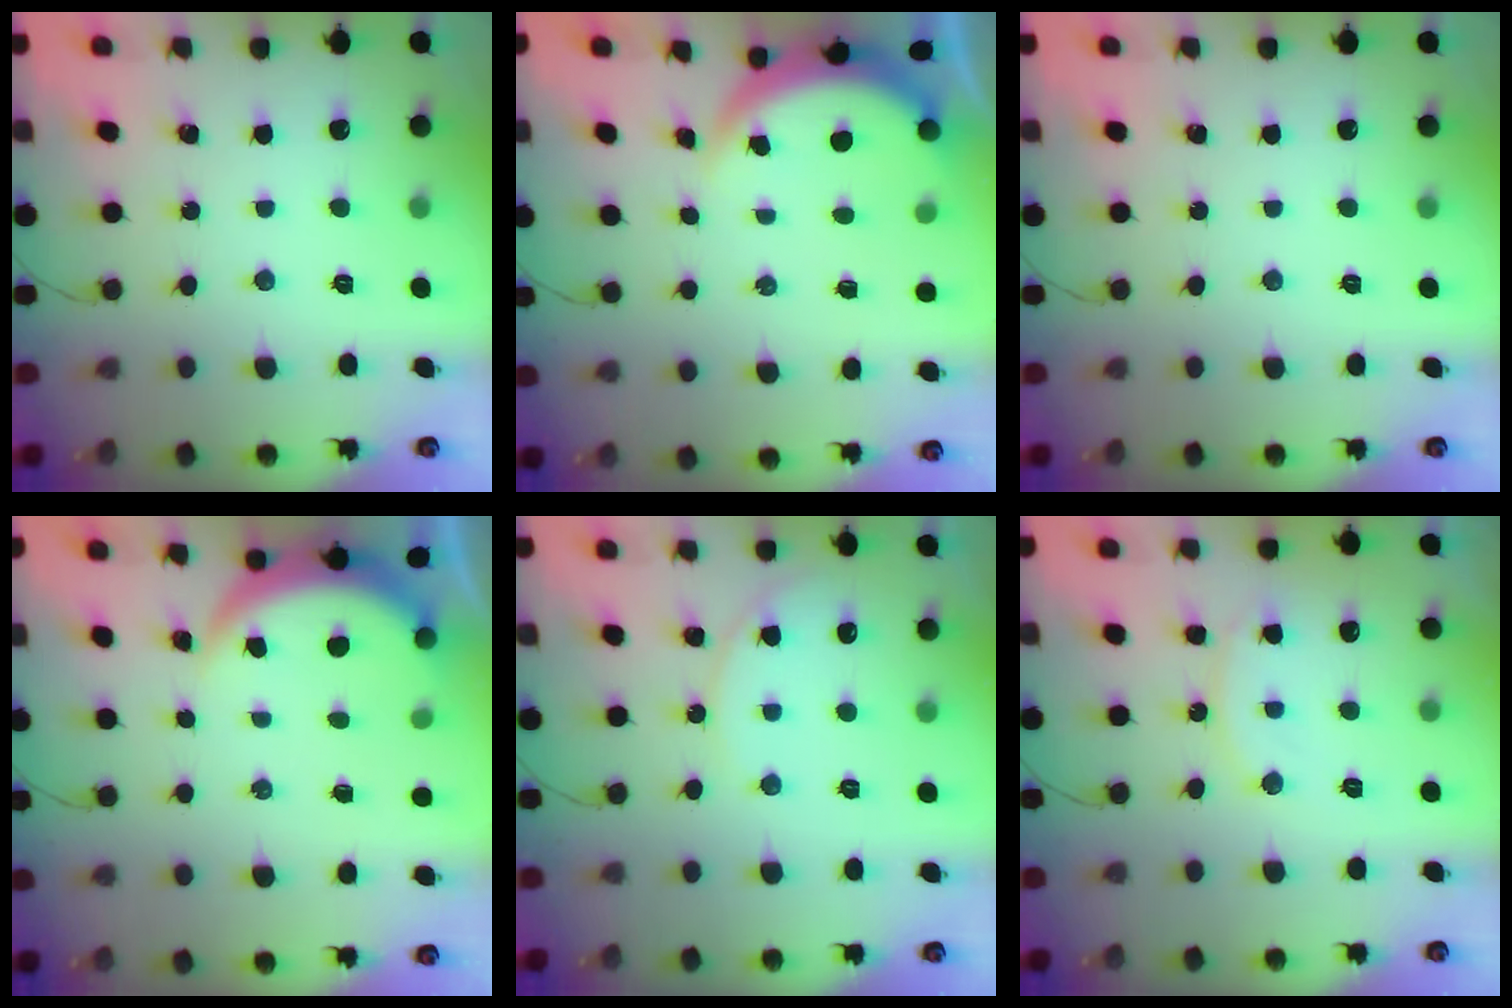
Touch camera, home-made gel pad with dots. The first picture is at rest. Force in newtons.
{"total": 3.7, "press": 3.6, "slide": 0.6}
{"total": 0.0}
{"total": 3.8, "press": 3.8, "slide": 0.3}
{"total": 8.6, "press": 8.6, "slide": 0.4}
{"total": 9.4, "press": 9.3, "slide": 0.5}